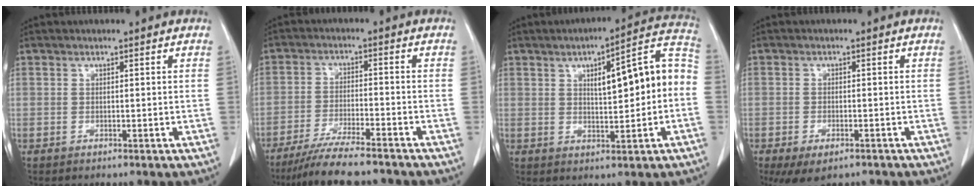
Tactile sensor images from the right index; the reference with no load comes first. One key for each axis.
{"total": 10.7, "fx": -9.3, "fy": 0.8, "fz": 5.2, "tx": -0.085, "ty": -0.028, "tz": -0.150}
{"total": 12.7, "fx": 0.8, "fy": 2.8, "fz": 12.3, "tx": -0.166, "ty": 0.041, "tz": 0.014}
{"total": 6.4, "fx": -4.3, "fy": 2.8, "fz": 3.7, "tx": -0.059, "ty": -0.008, "tz": -0.065}